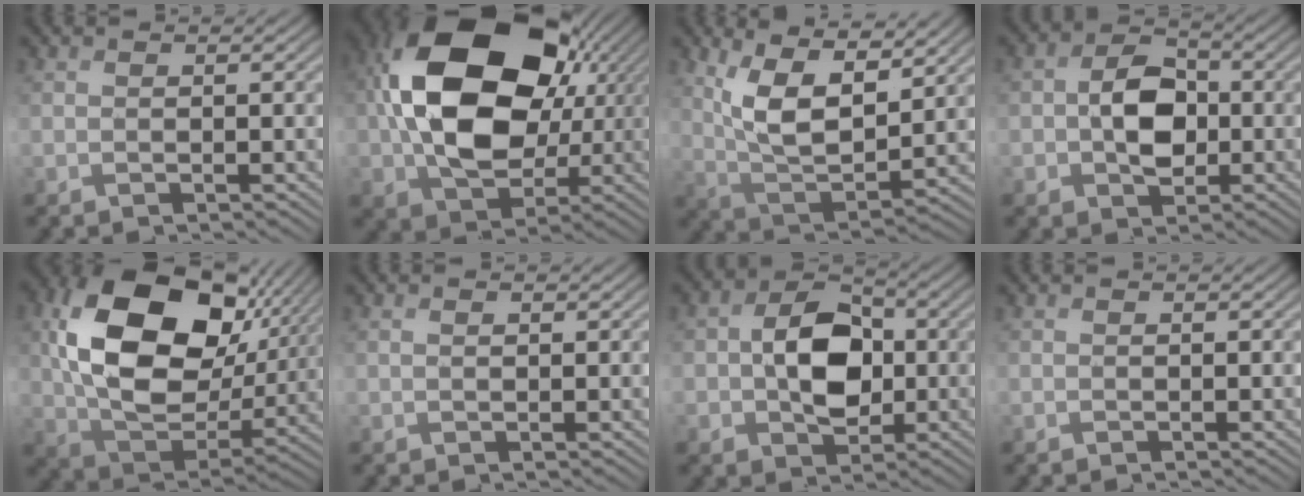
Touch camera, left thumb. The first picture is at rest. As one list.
[{"total": 18.8, "force": [2.7, 13.4, 12.9], "torque": [-0.243, -0.016, 0.064]}, {"total": 10.5, "force": [4.5, 4.7, 8.2], "torque": [-0.177, -0.009, 0.090]}, {"total": 6.4, "force": [-1.0, 4.8, 4.2], "torque": [-0.074, 0.001, -0.022]}, {"total": 18.2, "force": [4.6, 12.6, 12.3], "torque": [-0.265, -0.009, 0.100]}, {"total": 0.8, "force": [0.3, 0.3, 0.7], "torque": [-0.014, -0.003, 0.009]}, {"total": 8.2, "force": [-0.5, 6.1, 5.5], "torque": [-0.102, 0.002, -0.015]}, {"total": 0.0}]